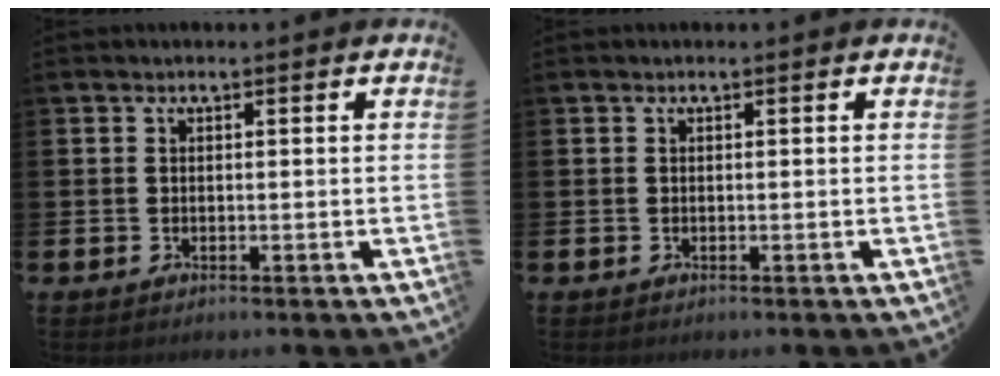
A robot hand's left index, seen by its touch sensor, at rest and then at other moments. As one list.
[{"total": 0.0}]